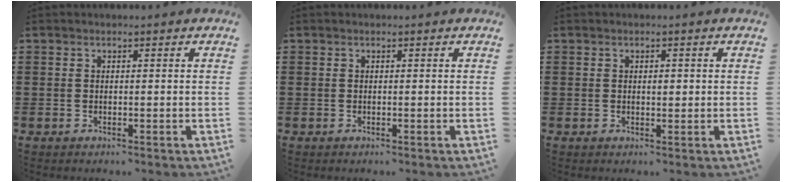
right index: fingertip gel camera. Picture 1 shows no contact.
{"total": 0.0}
{"total": 1.3, "force": [0.2, 0.6, 1.1], "torque": [-0.022, 0.005, 0.001]}